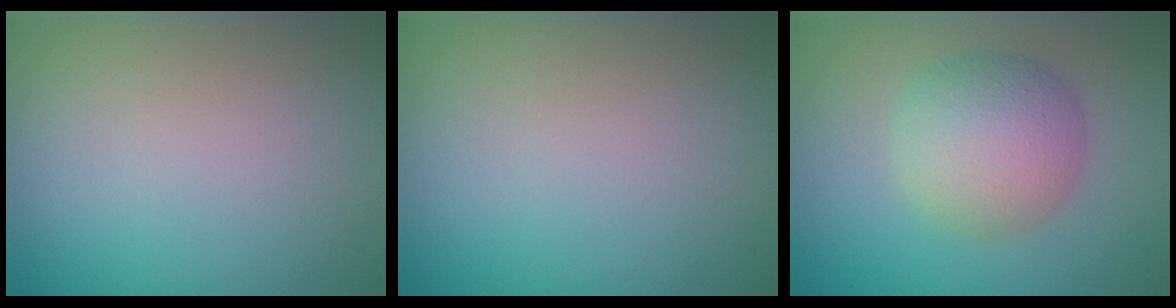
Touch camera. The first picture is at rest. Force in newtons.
{"total": 0.0}
{"total": 5.5, "press": 5.5, "slide": 0.1}